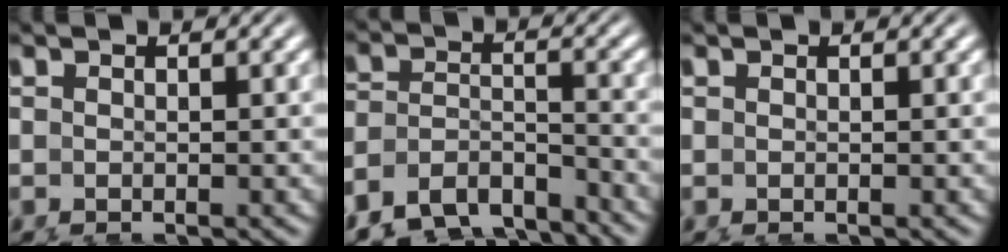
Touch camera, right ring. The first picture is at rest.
{"total": 11.5, "force": [-7.1, 8.7, 2.6], "torque": [-0.081, -0.056, -0.114]}
{"total": 0.0}